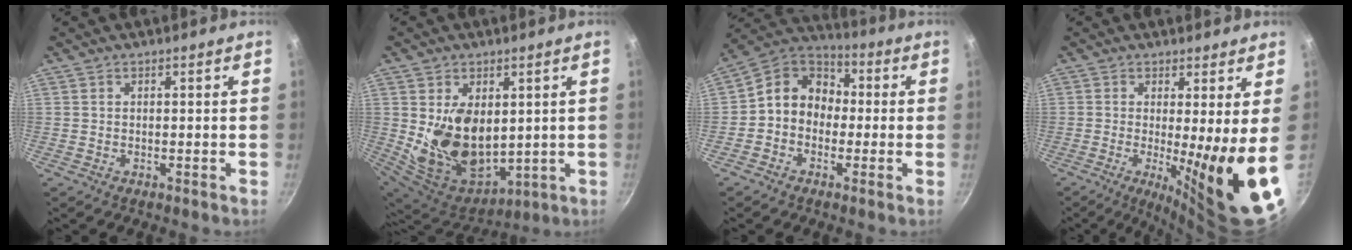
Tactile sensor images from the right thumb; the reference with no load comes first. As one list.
[{"total": 16.3, "force": [2.1, 10.8, 12.0], "torque": [-0.188, -0.039, 0.065]}, {"total": 10.6, "force": [-0.7, 8.9, 5.7], "torque": [-0.054, 0.039, -0.038]}, {"total": 12.1, "force": [-0.9, 0.9, 12.0], "torque": [-0.169, -0.031, -0.006]}]